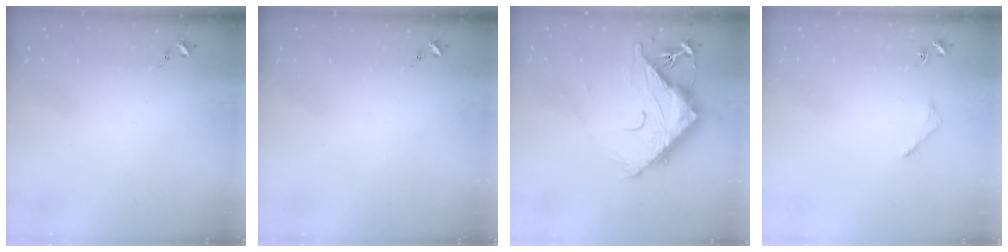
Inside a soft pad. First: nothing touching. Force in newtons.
{"total": 0.0}
{"total": 15.7, "press": 15.6, "slide": 1.4}
{"total": 3.0, "press": 3.0, "slide": 0.4}